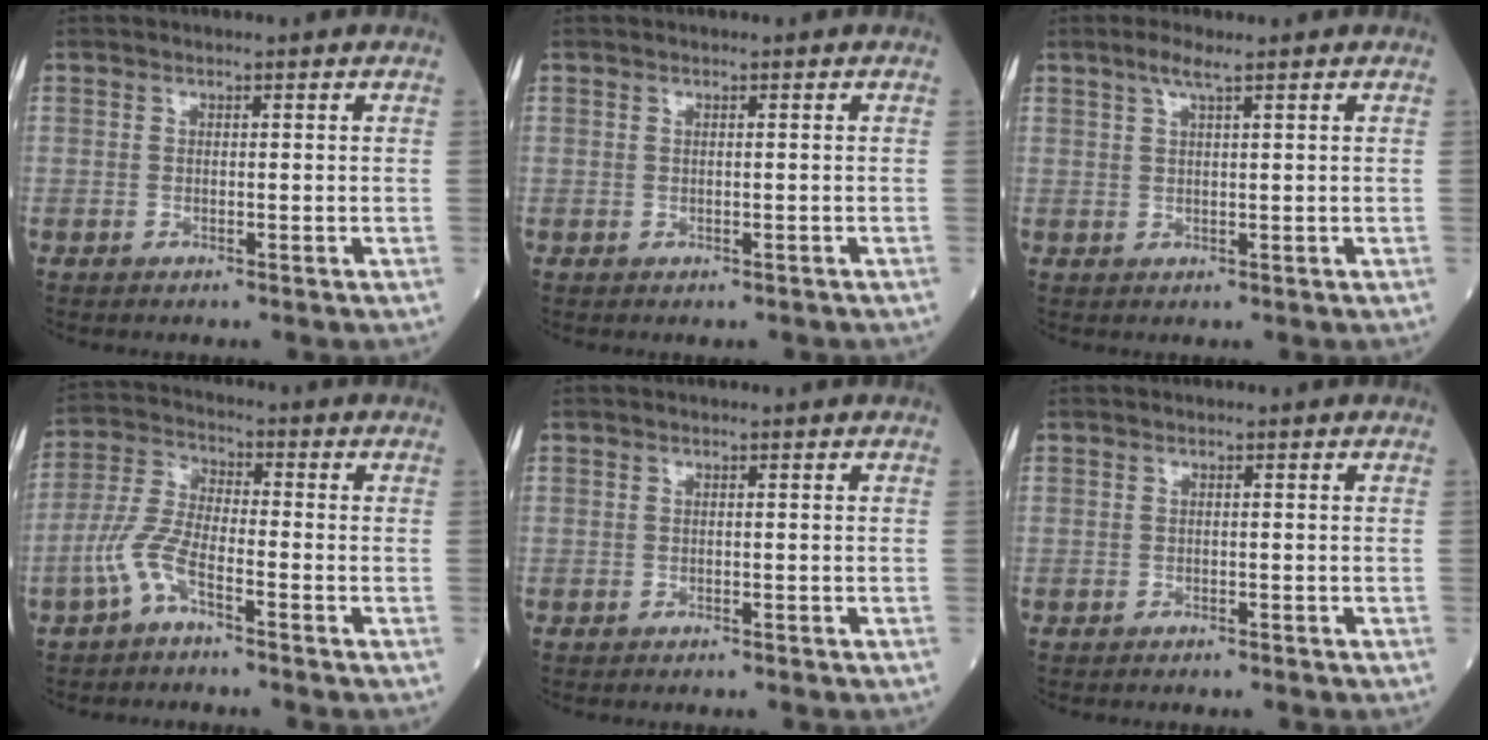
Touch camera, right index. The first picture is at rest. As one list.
[{"total": 0.0}, {"total": 2.5, "force": [1.7, -0.1, 1.9], "torque": [-0.045, 0.003, 0.035]}, {"total": 6.4, "force": [-3.5, 1.8, 5.0], "torque": [-0.121, 0.005, -0.077]}, {"total": 0.0}, {"total": 0.8, "force": [-0.7, 0.1, 0.3], "torque": [-0.008, -0.001, -0.008]}]